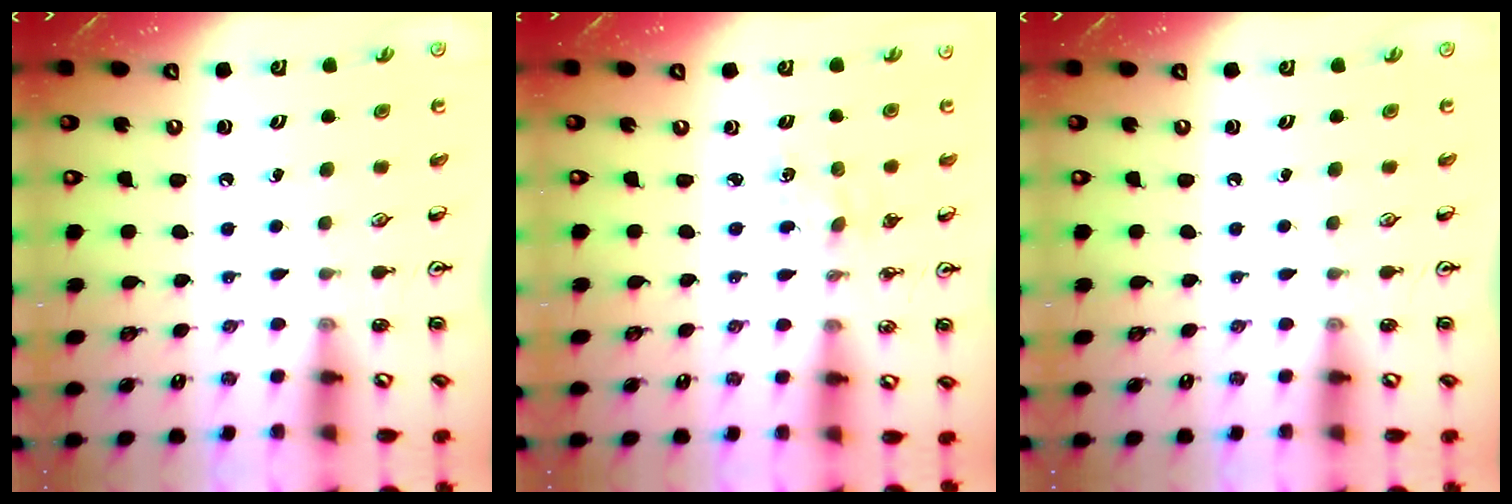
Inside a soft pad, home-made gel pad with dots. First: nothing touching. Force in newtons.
{"total": 2.8, "press": 2.8, "slide": 0.3}
{"total": 0.0}